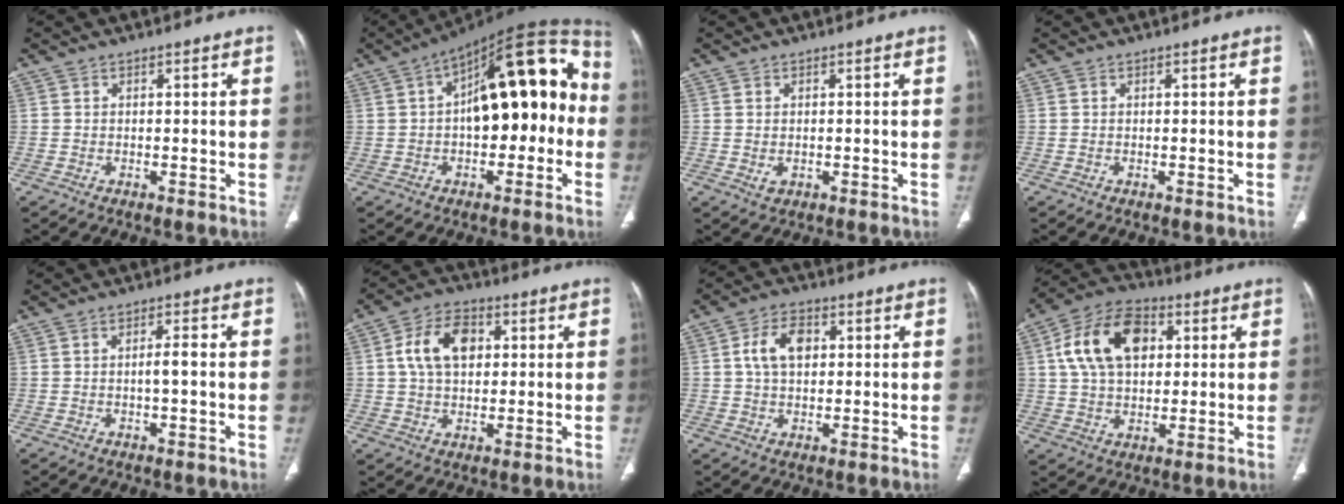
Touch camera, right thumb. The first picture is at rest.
{"total": 22.0, "force": [0.5, 10.5, 19.3], "torque": [-0.246, 0.051, -0.006]}
{"total": 1.8, "force": [-0.2, 1.3, 1.1], "torque": [-0.019, -0.003, 0.003]}
{"total": 0.0}
{"total": 2.4, "force": [-0.3, 0.5, 2.3], "torque": [-0.047, 0.006, -0.005]}
{"total": 10.1, "force": [2.2, 6.8, 7.2], "torque": [-0.116, 0.010, 0.036]}
{"total": 7.2, "force": [1.5, 4.7, 5.2], "torque": [-0.087, 0.010, 0.024]}
{"total": 15.3, "force": [3.9, 9.9, 10.9], "torque": [-0.181, 0.012, 0.064]}